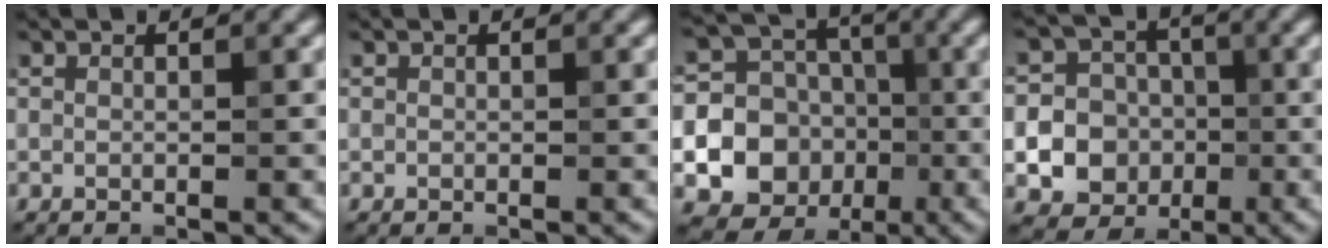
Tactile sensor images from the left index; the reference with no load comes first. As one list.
[{"total": 0.0}, {"total": 16.9, "force": [-3.7, 16.0, 4.1], "torque": [-0.105, -0.023, -0.071]}, {"total": 15.4, "force": [-3.4, 14.6, 3.4], "torque": [-0.083, -0.021, -0.079]}]